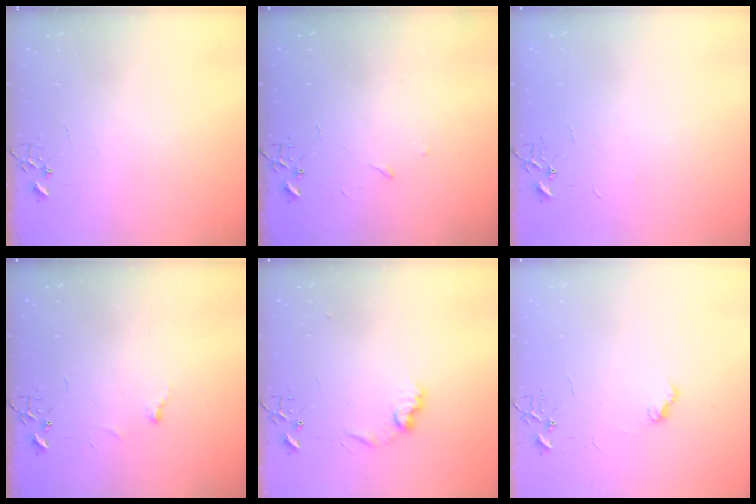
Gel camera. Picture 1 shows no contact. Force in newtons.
{"total": 3.3, "press": 3.3, "slide": 0.5}
{"total": 2.4, "press": 2.4, "slide": 0.3}
{"total": 3.8, "press": 3.8, "slide": 0.5}
{"total": 8.4, "press": 8.4, "slide": 0.3}
{"total": 6.4, "press": 6.4, "slide": 0.8}